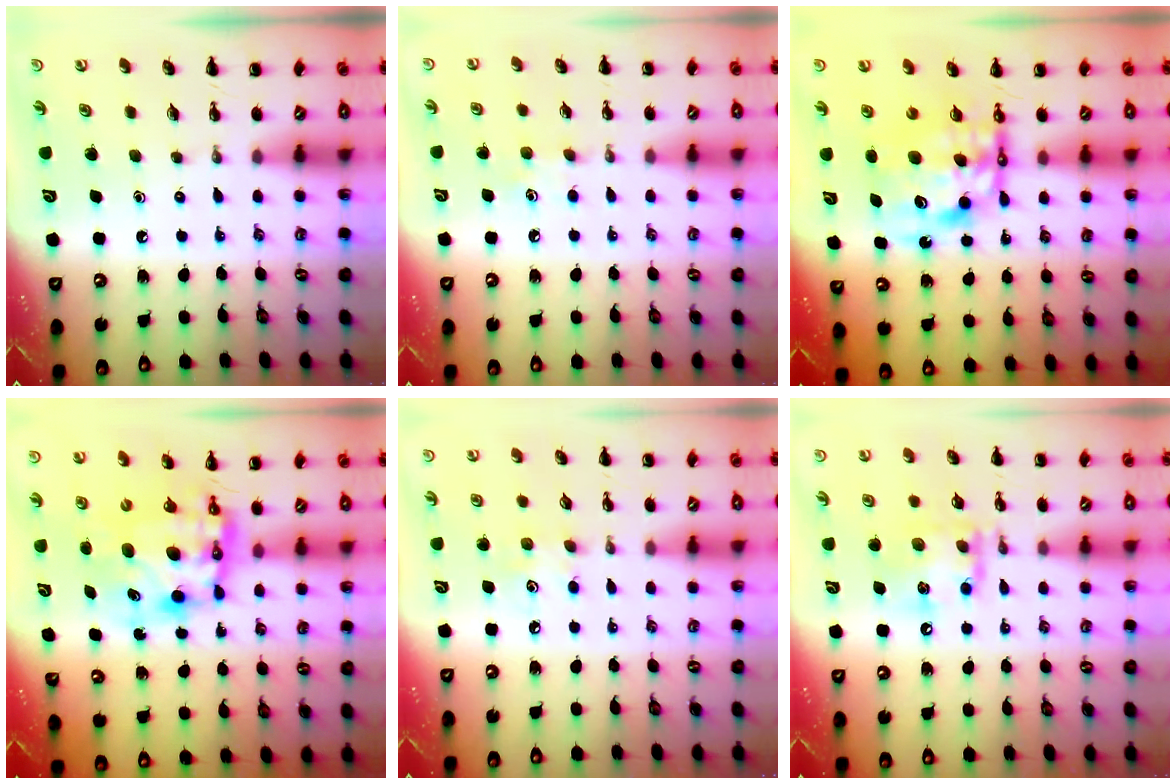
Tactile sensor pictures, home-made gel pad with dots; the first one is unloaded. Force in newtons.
{"total": 6.3, "press": 6.1, "slide": 1.4}
{"total": 10.3, "press": 9.9, "slide": 2.8}
{"total": 8.9, "press": 8.6, "slide": 2.2}
{"total": 5.2, "press": 5.1, "slide": 1.3}
{"total": 13.3, "press": 13.2, "slide": 1.6}